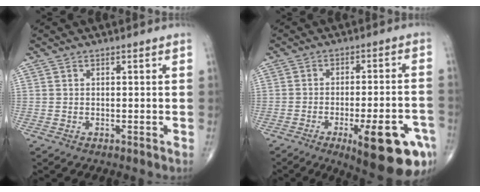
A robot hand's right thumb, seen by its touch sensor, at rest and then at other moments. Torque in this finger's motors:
{"motor_torque": [2.12, 1.97, 0.27, -0.34, 0.45]}